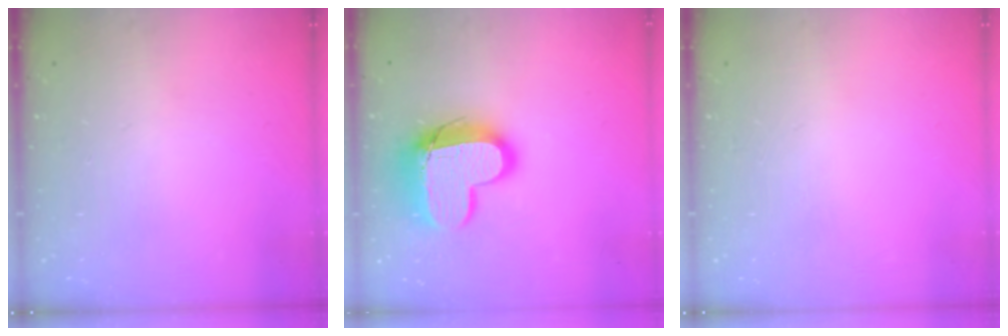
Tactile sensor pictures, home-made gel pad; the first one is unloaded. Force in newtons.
{"total": 15.2, "press": 15.2, "slide": 1.3}
{"total": 0.0}